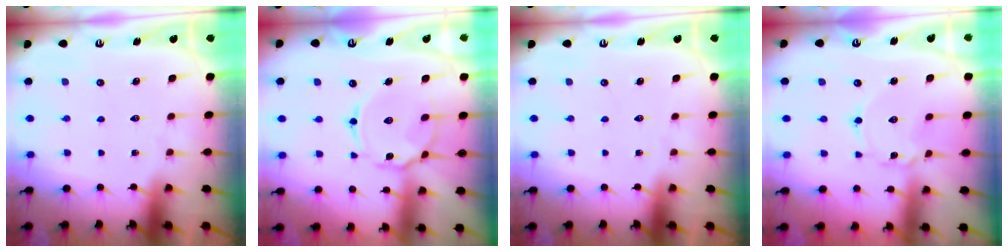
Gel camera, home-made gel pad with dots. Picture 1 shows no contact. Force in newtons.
{"total": 10.0, "press": 10.0, "slide": 0.7}
{"total": 0.0}
{"total": 1.8, "press": 1.8, "slide": 0.1}